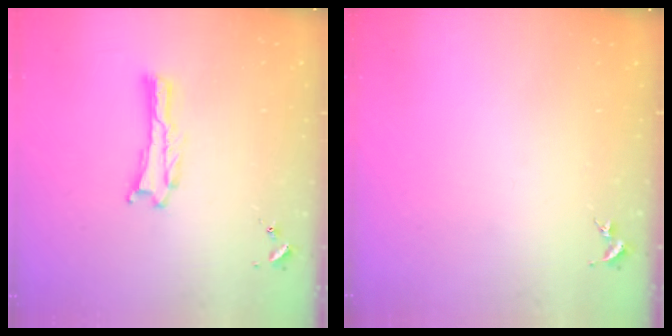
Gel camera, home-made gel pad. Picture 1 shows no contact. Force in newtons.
{"total": 0.0}